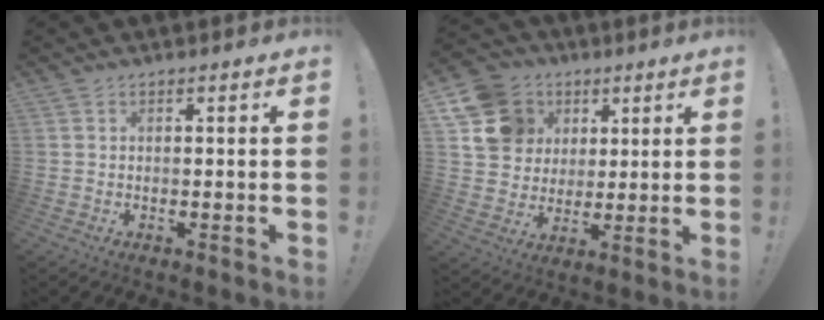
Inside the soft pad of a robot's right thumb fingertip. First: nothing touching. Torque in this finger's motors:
{"motor_torque": [1.24, 1.37, 0.36, 0.50, 0.00]}